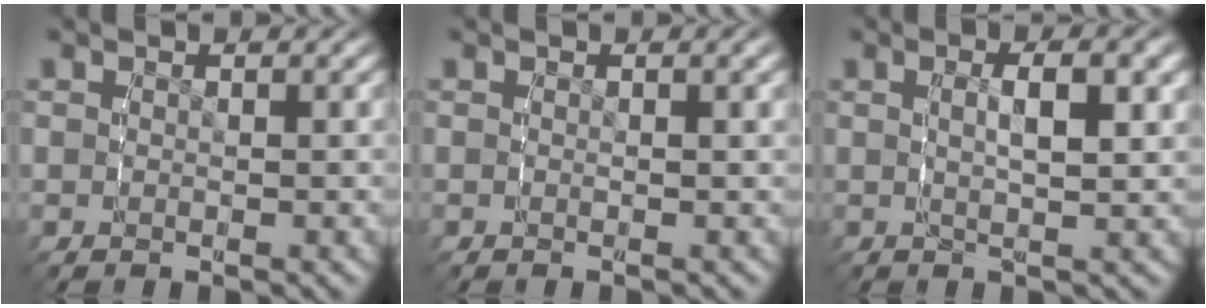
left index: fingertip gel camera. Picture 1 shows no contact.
{"total": 0.7, "force": [0.0, -0.1, 0.7], "torque": [-0.012, 0.001, -0.002]}
{"total": 3.3, "force": [0.5, 1.0, 3.2], "torque": [-0.052, -0.002, 0.009]}